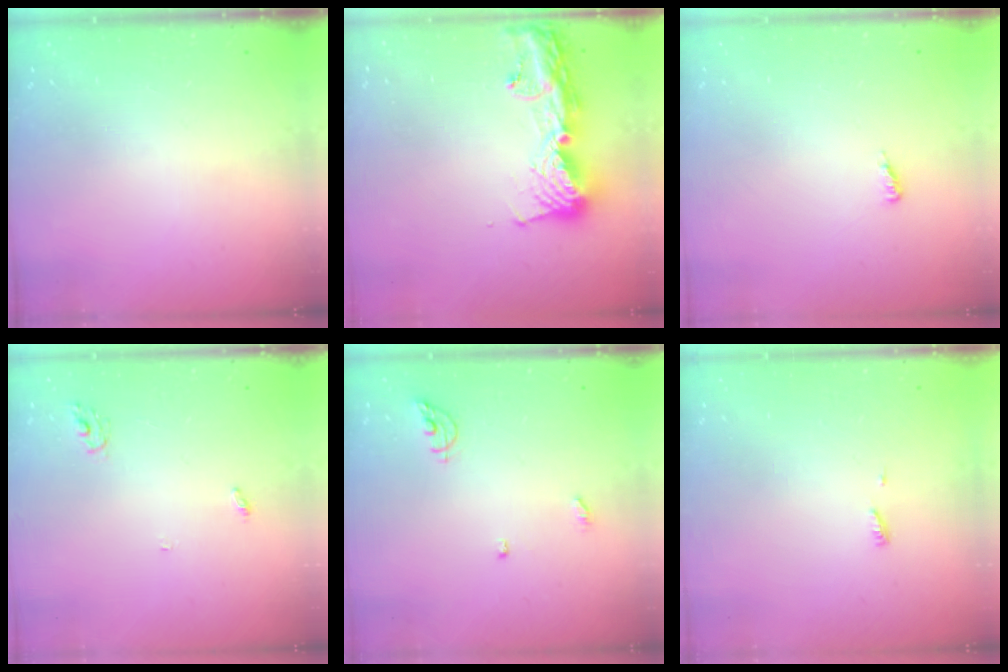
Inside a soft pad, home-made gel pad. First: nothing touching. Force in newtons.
{"total": 13.9, "press": 13.8, "slide": 1.2}
{"total": 3.7, "press": 3.7, "slide": 0.5}
{"total": 2.8, "press": 2.8, "slide": 0.2}
{"total": 6.3, "press": 6.2, "slide": 0.6}
{"total": 3.9, "press": 3.9, "slide": 0.6}